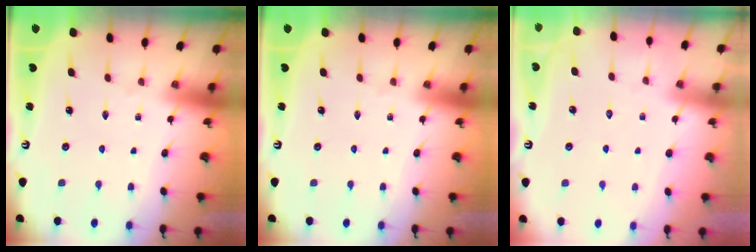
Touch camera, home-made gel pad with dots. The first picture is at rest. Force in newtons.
{"total": 0.0}
{"total": 3.3, "press": 3.2, "slide": 0.5}